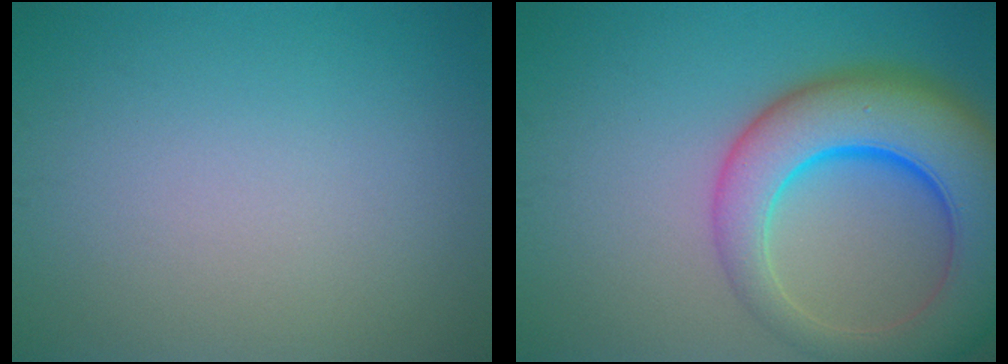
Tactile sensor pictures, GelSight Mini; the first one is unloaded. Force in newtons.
{"total": 10.9, "press": 10.9, "slide": 0.6}